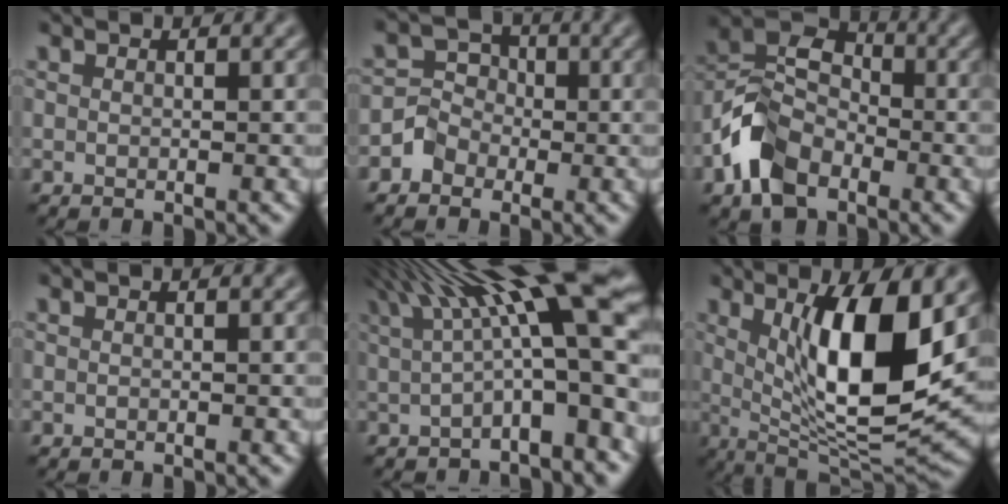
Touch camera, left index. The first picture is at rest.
{"total": 2.4, "force": [-1.3, 2.0, 0.2], "torque": [0.006, 0.007, -0.031]}
{"total": 7.2, "force": [-3.7, 4.8, 4.0], "torque": [-0.084, 0.004, -0.087]}
{"total": 0.0}
{"total": 13.0, "force": [3.3, 3.3, 12.1], "torque": [-0.172, 0.019, 0.056]}
{"total": 11.0, "force": [2.2, 3.2, 10.3], "torque": [-0.157, -0.019, 0.047]}